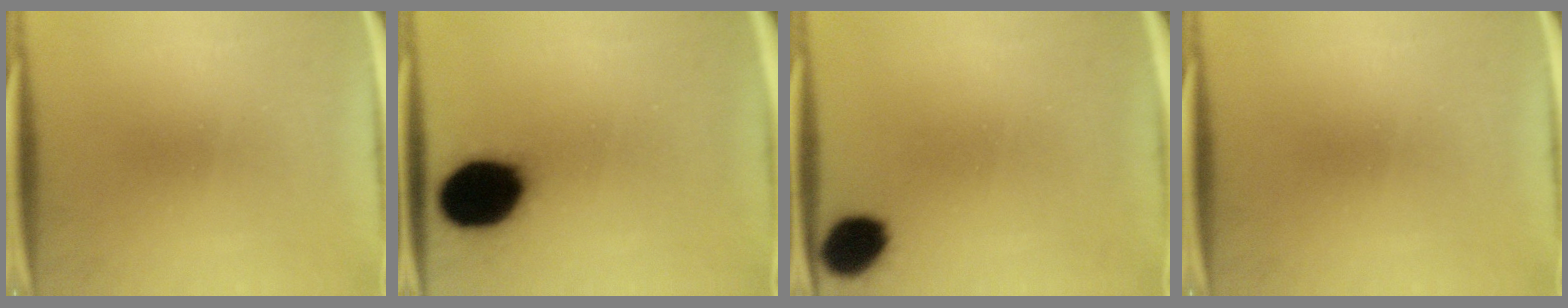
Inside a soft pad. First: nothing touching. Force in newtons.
{"total": 18.3}
{"total": 10.4}
{"total": 0.0}